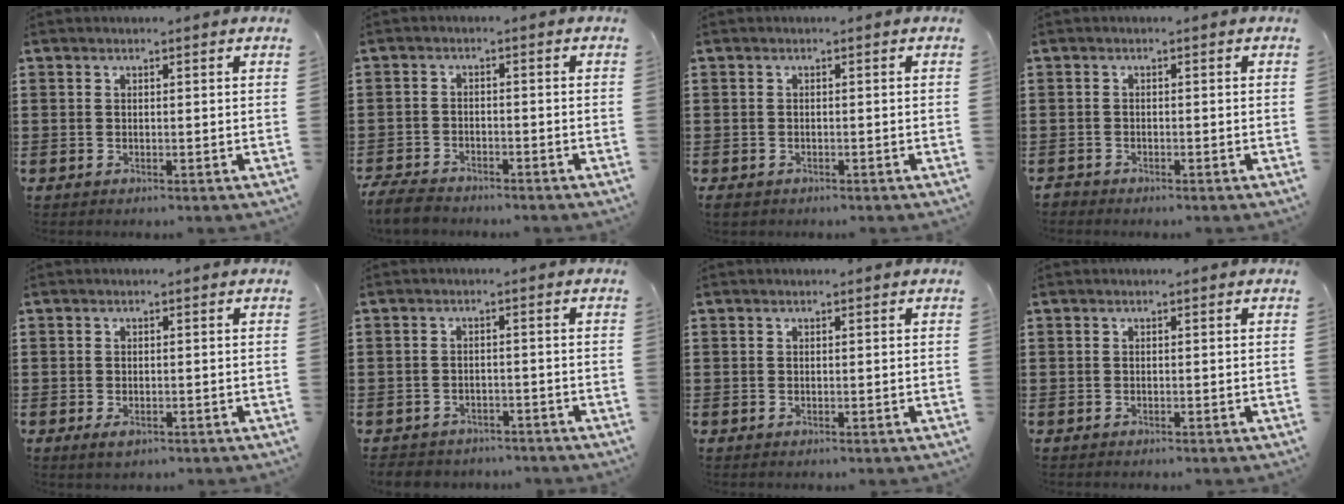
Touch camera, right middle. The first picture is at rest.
{"total": 3.8, "force": [-3.6, 0.8, 0.9], "torque": [-0.029, -0.001, -0.076]}
{"total": 0.7, "force": [-0.5, 0.4, 0.2], "torque": [-0.005, -0.001, -0.012]}
{"total": 1.0, "force": [-0.9, 0.2, -0.1], "torque": [-0.001, 0.002, -0.022]}
{"total": 1.2, "force": [-0.7, 0.5, 0.9], "torque": [-0.017, -0.002, -0.013]}
{"total": 2.3, "force": [-2.3, 0.6, -0.3], "torque": [-0.002, 0.000, -0.052]}
{"total": 0.0}
{"total": 0.0}